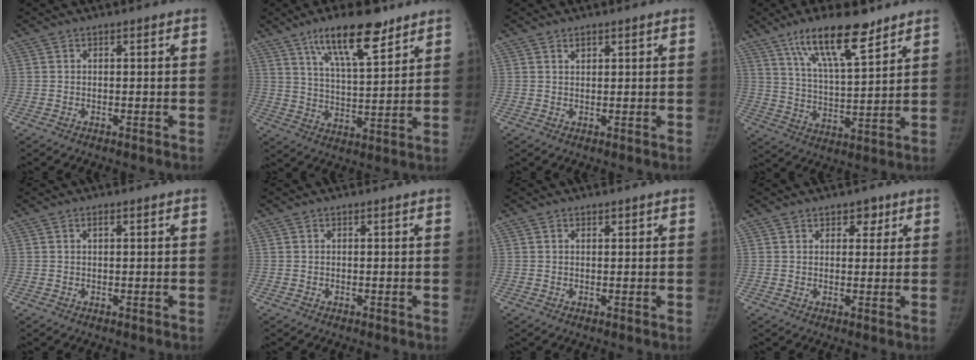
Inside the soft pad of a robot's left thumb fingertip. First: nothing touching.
{"total": 14.1, "force": [9.0, 4.3, 9.9], "torque": [-0.142, -0.045, 0.156]}
{"total": 1.3, "force": [0.9, 0.6, 0.6], "torque": [-0.005, -0.005, 0.015]}
{"total": 14.6, "force": [9.6, 4.0, 10.2], "torque": [-0.157, -0.047, 0.175]}
{"total": 0.8, "force": [0.3, 0.3, 0.6], "torque": [-0.011, 0.002, 0.005]}
{"total": 0.0}
{"total": 0.6, "force": [0.4, 0.3, 0.2], "torque": [-0.003, -0.002, 0.006]}
{"total": 2.9, "force": [1.7, 2.0, 1.3], "torque": [0.007, -0.007, 0.022]}